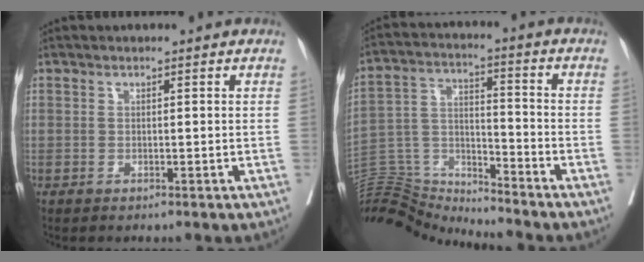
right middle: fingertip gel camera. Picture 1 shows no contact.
{"total": 15.8, "force": [-15.6, 1.2, 2.3], "torque": [-0.057, 0.042, -0.279]}